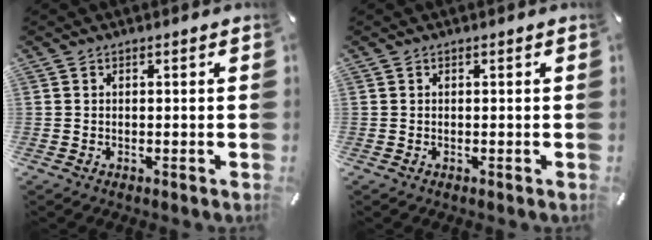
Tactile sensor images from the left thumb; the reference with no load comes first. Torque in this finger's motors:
{"motor_torque": [-0.11, 0.11, -0.07, 0.06, 0.00]}